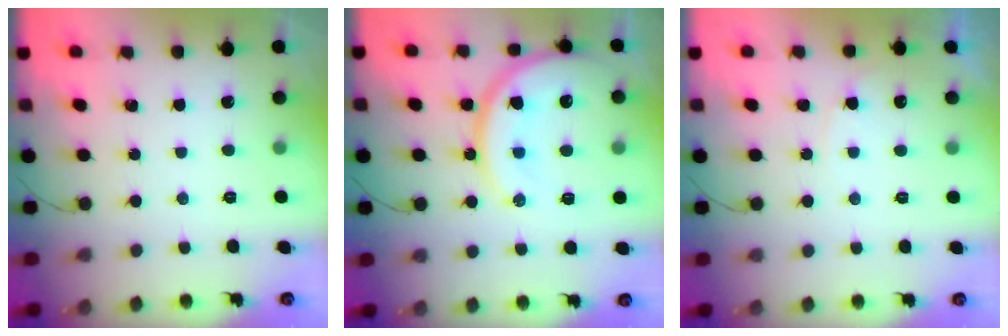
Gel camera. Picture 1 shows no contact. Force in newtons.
{"total": 17.5, "press": 17.4, "slide": 1.7}
{"total": 4.2, "press": 4.2, "slide": 0.3}